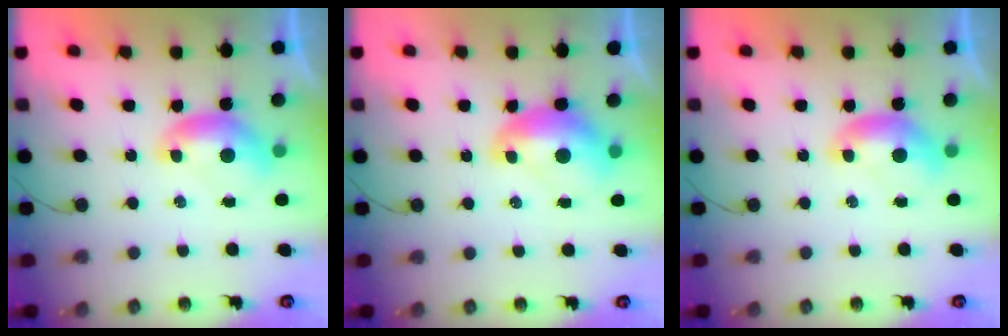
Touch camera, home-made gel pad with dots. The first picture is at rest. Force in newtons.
{"total": 2.4, "press": 2.3, "slide": 0.7}
{"total": 0.0}